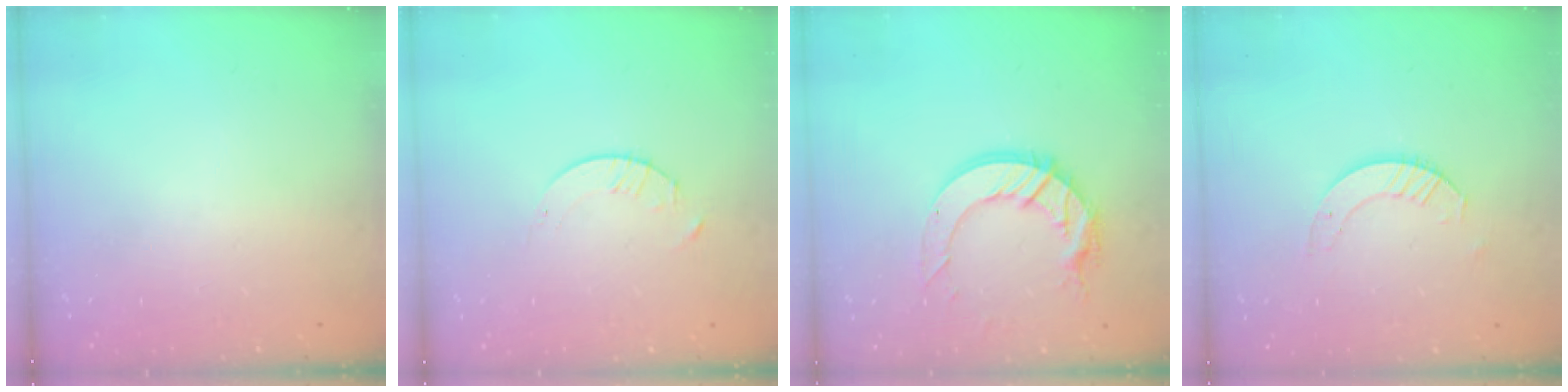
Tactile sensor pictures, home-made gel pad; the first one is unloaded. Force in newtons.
{"total": 2.1, "press": 2.1, "slide": 0.3}
{"total": 13.6, "press": 13.6, "slide": 1.2}
{"total": 3.8, "press": 3.8, "slide": 0.1}